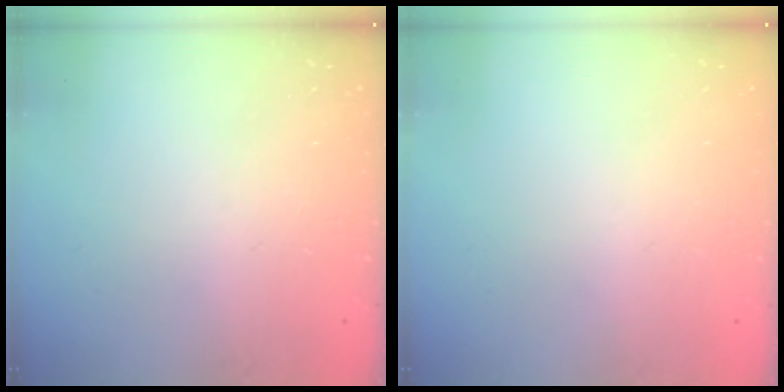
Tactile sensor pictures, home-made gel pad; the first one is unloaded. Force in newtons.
{"total": 0.0}